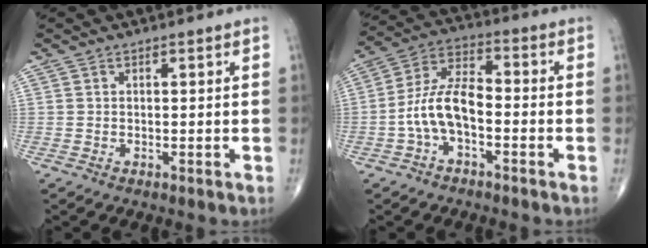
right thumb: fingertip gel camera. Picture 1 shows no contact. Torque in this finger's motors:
{"motor_torque": [1.72, 1.25, 1.11, -0.42, 0.10]}